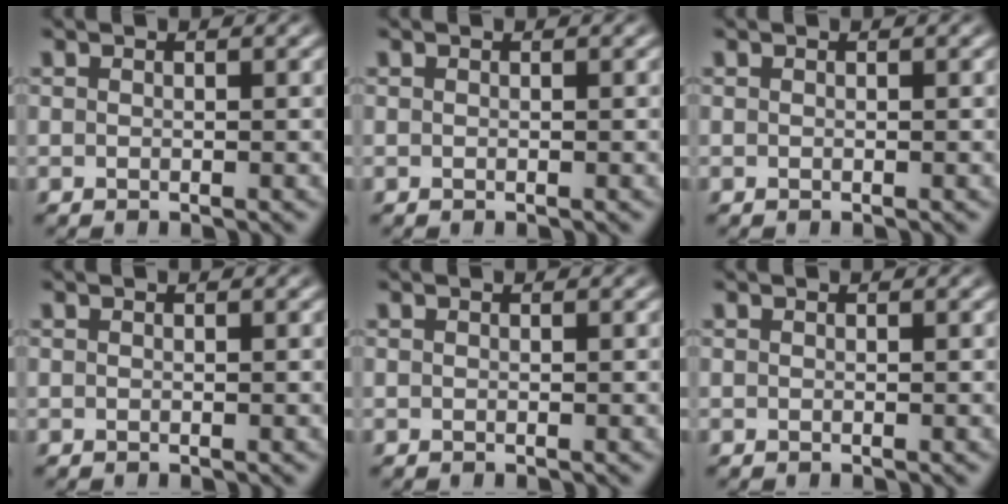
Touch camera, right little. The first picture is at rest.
{"total": 0.0}
{"total": 0.0}
{"total": 0.0}
{"total": 0.0}
{"total": 0.0}